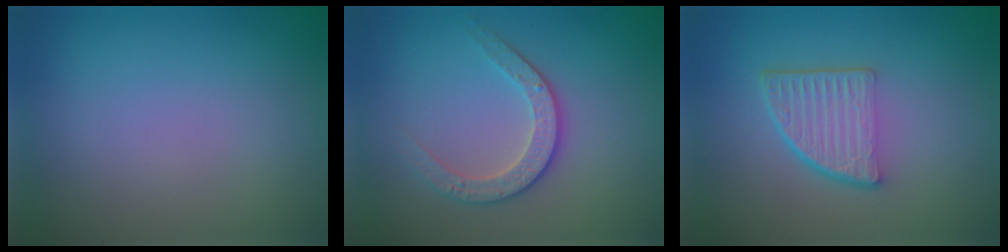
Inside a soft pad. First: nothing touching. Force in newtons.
{"total": 2.9, "press": 2.7, "slide": 1.1}
{"total": 5.0, "press": 3.4, "slide": 3.6}